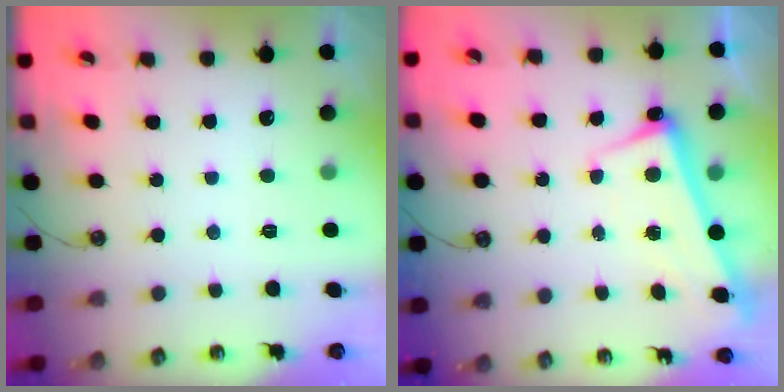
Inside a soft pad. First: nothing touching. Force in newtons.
{"total": 2.6, "press": 2.4, "slide": 0.9}